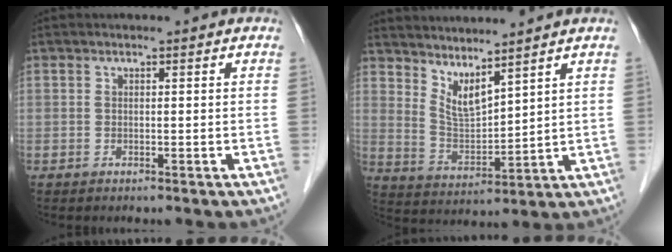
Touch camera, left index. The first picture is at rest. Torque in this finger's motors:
{"motor_torque": [0.49, 0.28, 0.26, 0.02]}